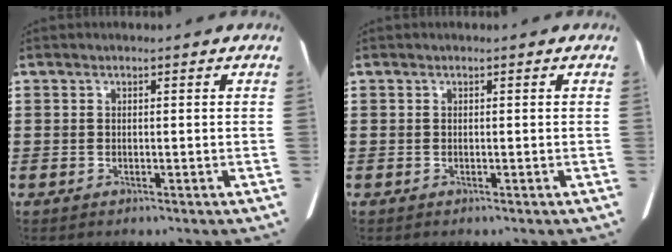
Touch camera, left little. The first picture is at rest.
{"total": 0.0}